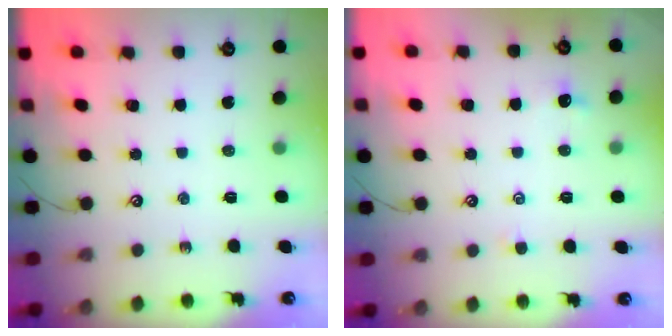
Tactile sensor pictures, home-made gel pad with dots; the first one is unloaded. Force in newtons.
{"total": 1.4, "press": 1.4, "slide": 0.3}